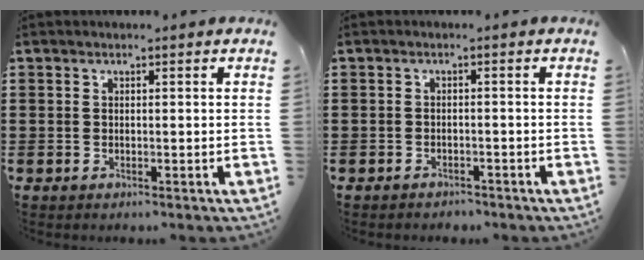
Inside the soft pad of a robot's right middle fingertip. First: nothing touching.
{"total": 1.2, "force": [-1.1, 0.3, -0.1], "torque": [-0.002, 0.003, -0.026]}